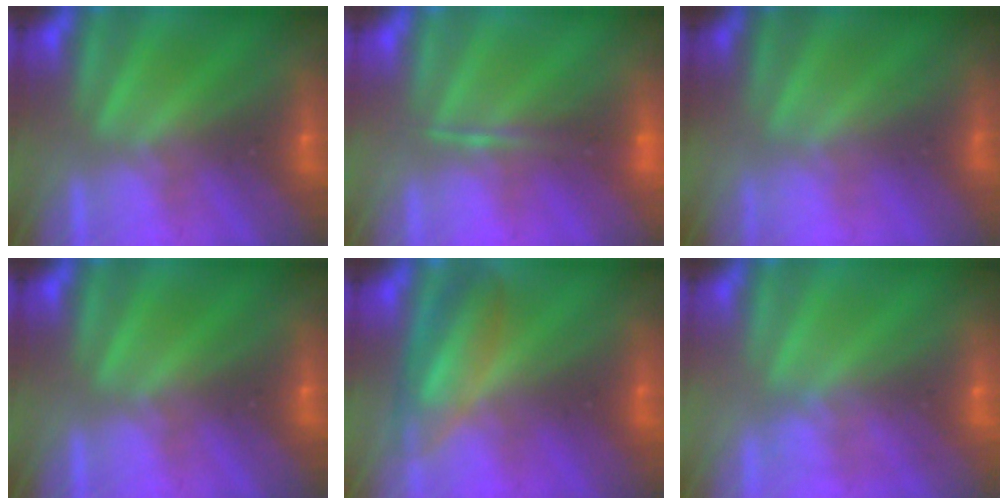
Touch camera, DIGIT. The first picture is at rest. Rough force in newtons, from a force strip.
{"total": 1.5}
{"total": 2.4}
{"total": 0.0}
{"total": 4.8}
{"total": 4.7}